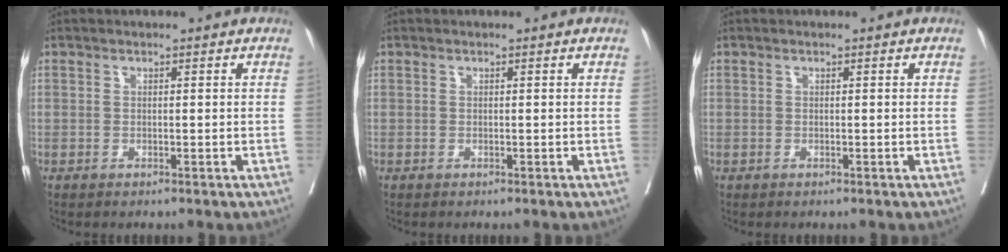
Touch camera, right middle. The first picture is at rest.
{"total": 0.0}
{"total": 0.9, "force": [0.4, -0.8, -0.1], "torque": [0.007, 0.001, 0.005]}